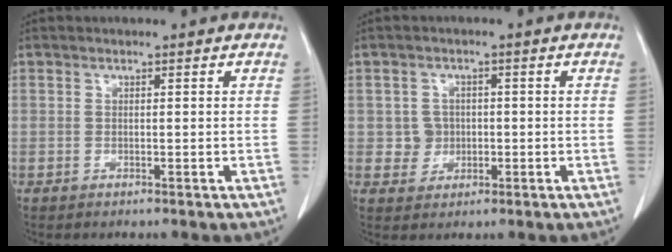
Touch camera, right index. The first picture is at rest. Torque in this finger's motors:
{"motor_torque": [-0.04, 0.02, 0.04, -0.01]}